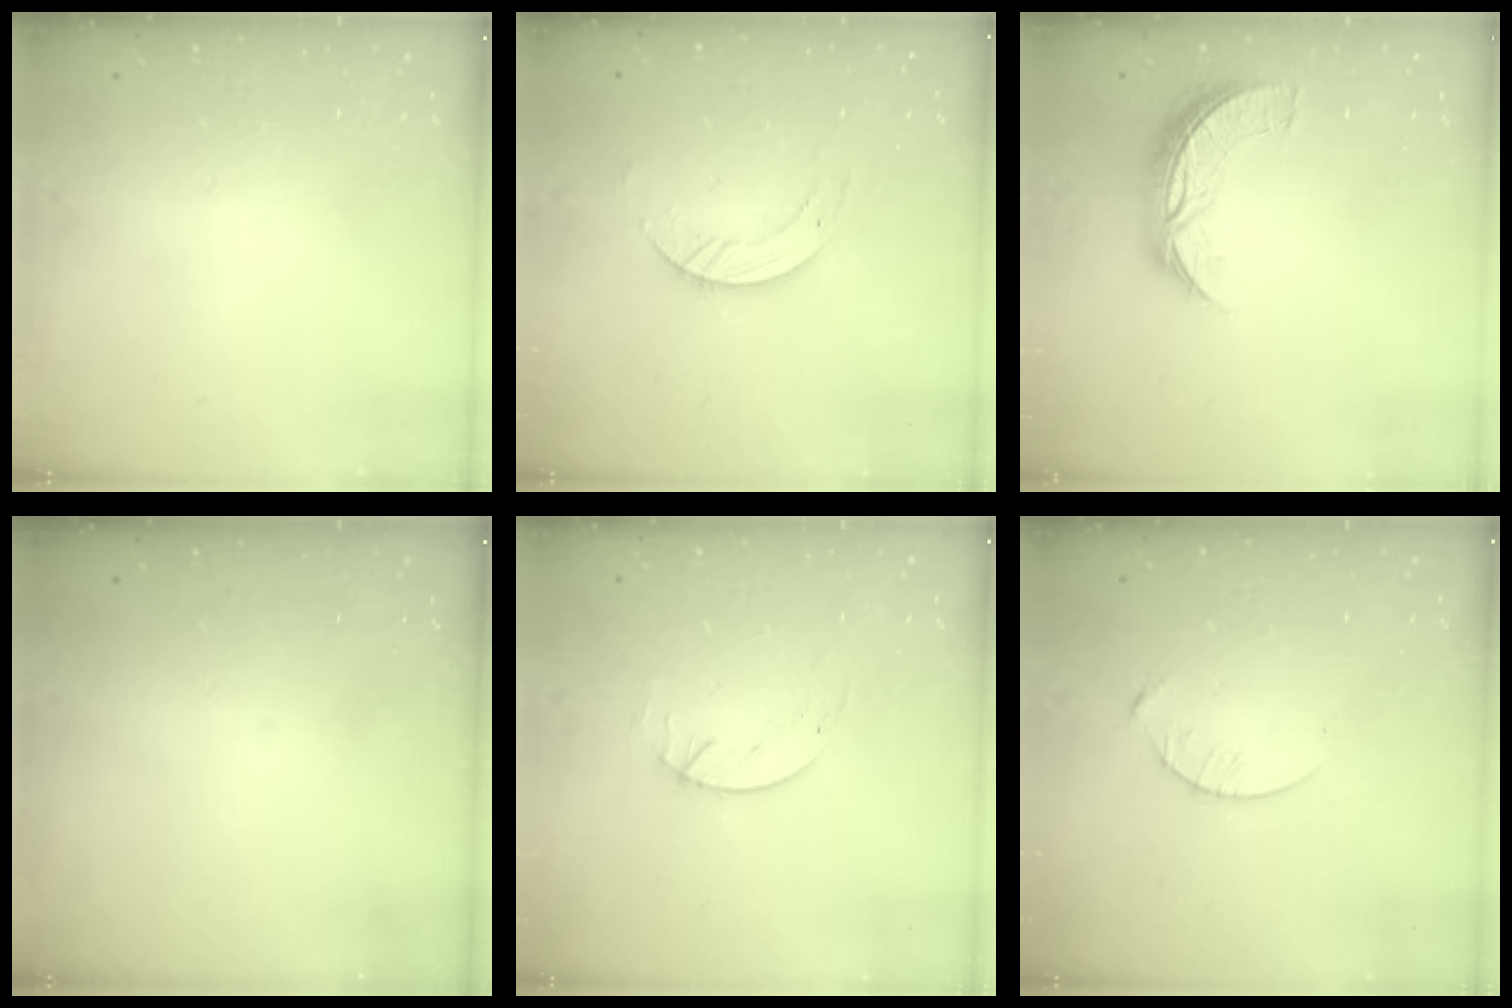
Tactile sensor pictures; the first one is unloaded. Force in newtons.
{"total": 3.9, "press": 3.9, "slide": 0.1}
{"total": 8.4, "press": 8.4, "slide": 0.2}
{"total": 0.0}
{"total": 1.7, "press": 1.7, "slide": 0.2}
{"total": 4.3, "press": 4.2, "slide": 0.5}